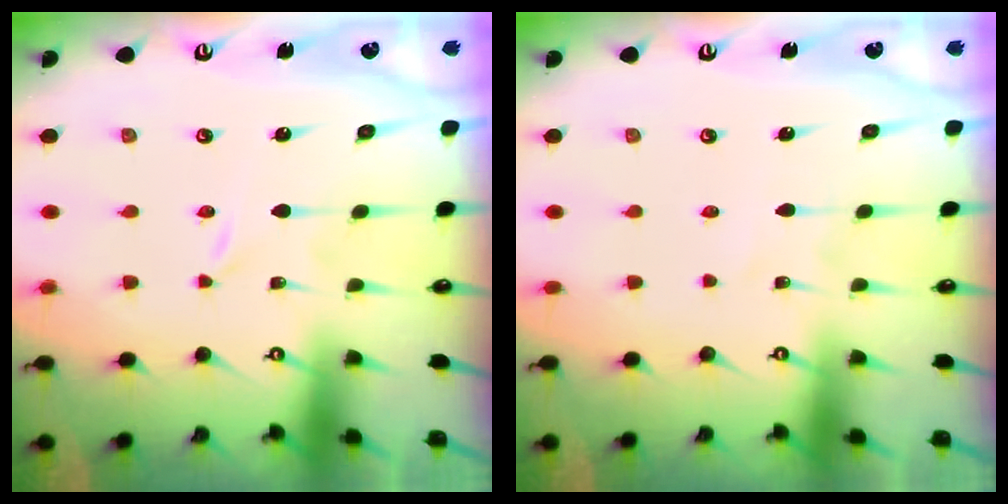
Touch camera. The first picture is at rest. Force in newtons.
{"total": 0.7, "press": 0.7, "slide": 0.0}